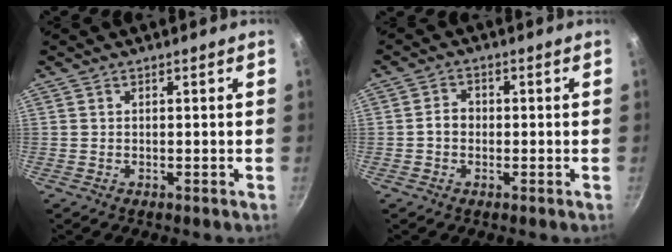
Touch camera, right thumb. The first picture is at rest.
{"total": 2.9, "force": [-0.5, 2.3, 1.6], "torque": [-0.015, 0.013, -0.011]}